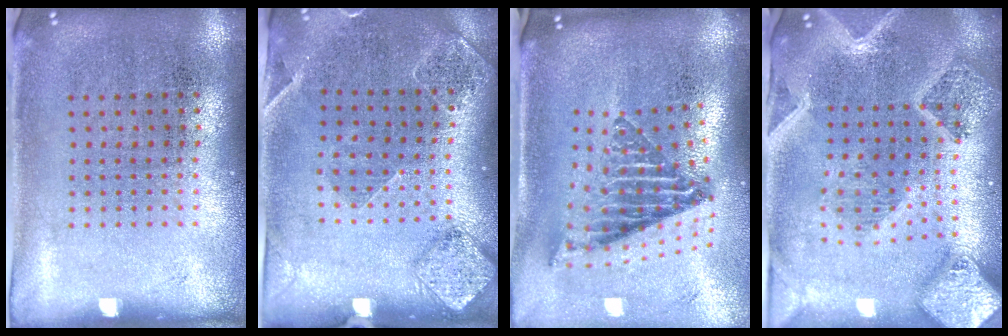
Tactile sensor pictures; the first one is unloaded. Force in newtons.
{"total": 1.6, "press": 1.5, "slide": 0.3}
{"total": 2.5, "press": 1.6, "slide": 1.9}
{"total": 3.5, "press": 2.9, "slide": 2.0}